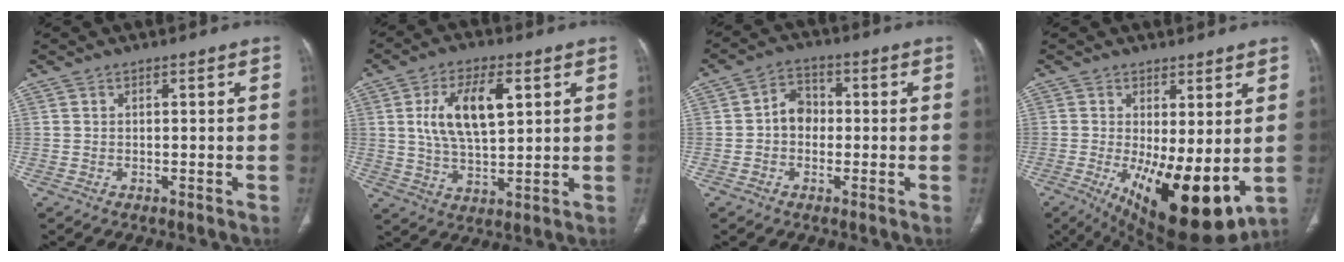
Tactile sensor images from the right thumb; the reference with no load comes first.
{"total": 12.4, "force": [3.5, 5.8, 10.4], "torque": [-0.183, -0.006, 0.067]}
{"total": 5.3, "force": [-0.5, 4.3, 3.0], "torque": [-0.027, 0.019, -0.019]}
{"total": 16.2, "force": [-2.3, 6.0, 14.9], "torque": [-0.240, -0.037, -0.013]}